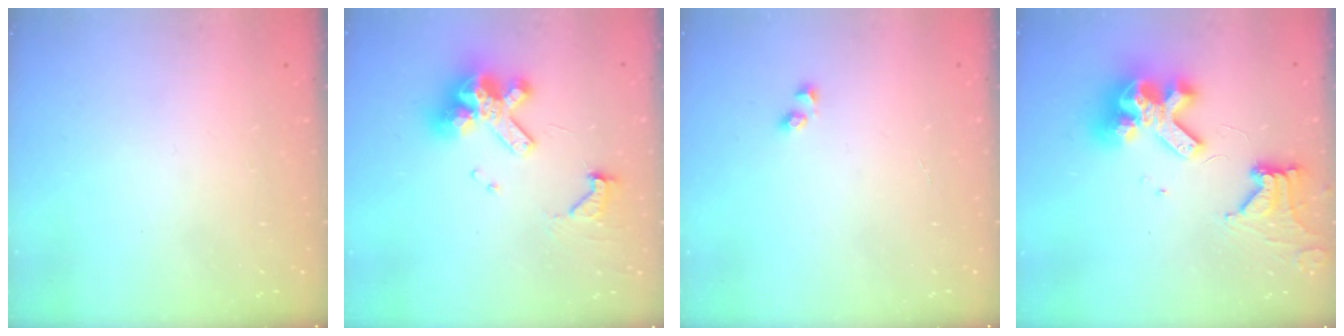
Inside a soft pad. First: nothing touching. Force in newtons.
{"total": 13.0, "press": 12.9, "slide": 1.6}
{"total": 2.1, "press": 1.7, "slide": 1.2}
{"total": 16.1, "press": 16.0, "slide": 2.0}